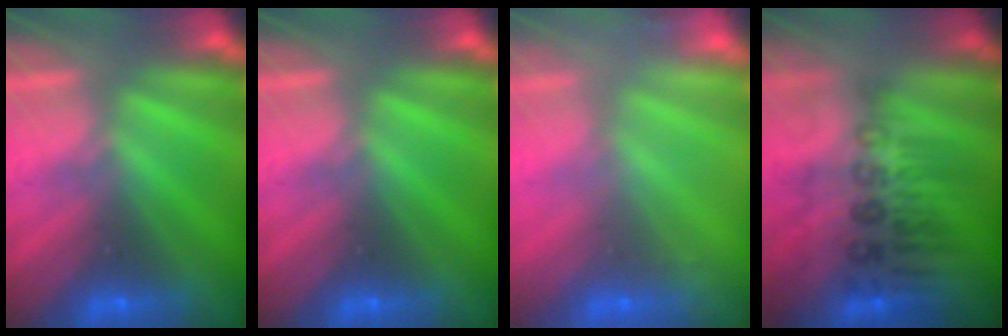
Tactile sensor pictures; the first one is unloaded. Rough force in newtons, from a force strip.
{"total": 0.0}
{"total": 2.3}
{"total": 2.9}